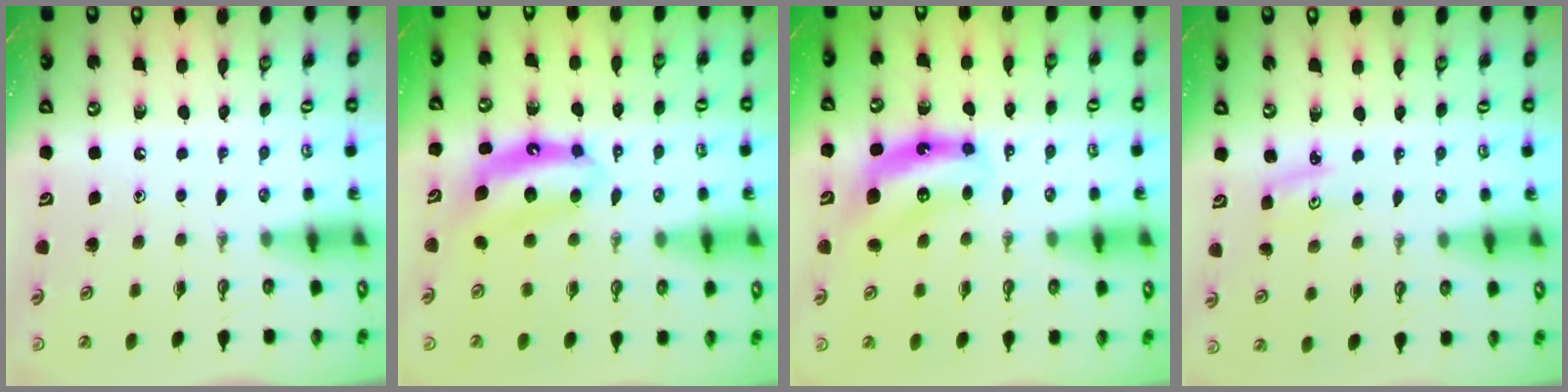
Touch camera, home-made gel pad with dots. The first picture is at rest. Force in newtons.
{"total": 7.4, "press": 7.4, "slide": 0.5}
{"total": 6.7, "press": 6.7, "slide": 0.4}
{"total": 2.9, "press": 2.9, "slide": 0.3}